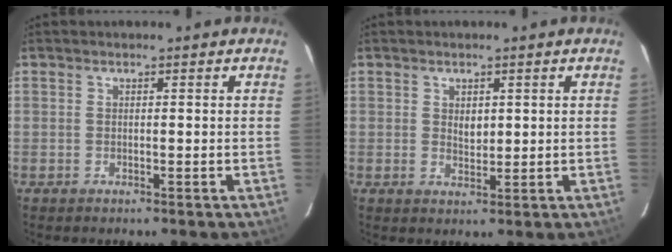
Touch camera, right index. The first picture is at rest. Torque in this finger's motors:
{"motor_torque": [-0.12, 0.07, 0.04, 0.03]}